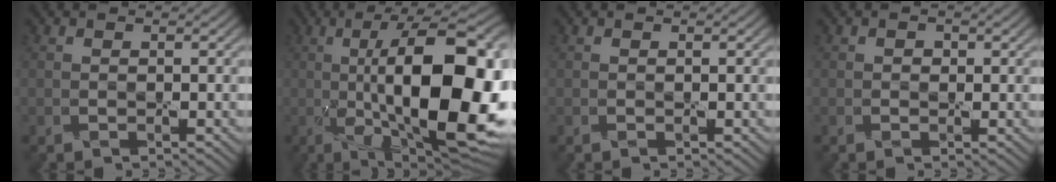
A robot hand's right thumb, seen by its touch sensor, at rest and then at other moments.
{"total": 20.4, "force": [-1.5, 7.4, 18.9], "torque": [-0.274, 0.013, -0.023]}
{"total": 0.0}
{"total": 0.7, "force": [0.0, 0.7, 0.2], "torque": [0.001, -0.004, -0.001]}